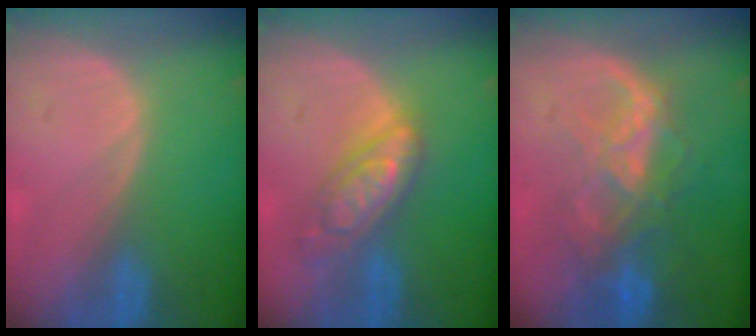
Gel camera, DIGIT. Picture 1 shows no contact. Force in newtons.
{"total": 6.7, "press": 6.7, "slide": 0.4}
{"total": 8.8, "press": 7.5, "slide": 4.7}